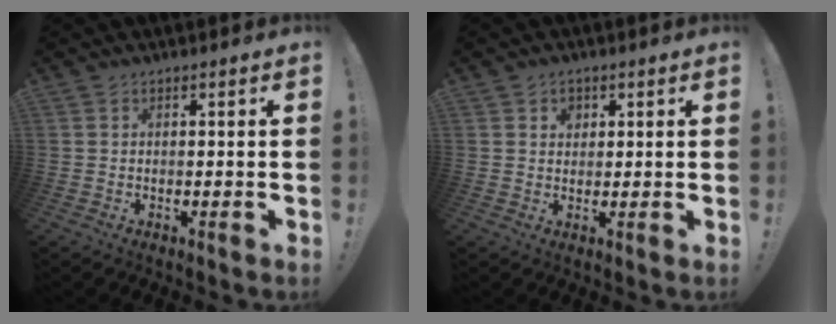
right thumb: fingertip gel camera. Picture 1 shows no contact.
{"total": 2.7, "force": [1.2, 2.3, 1.0], "torque": [-0.003, -0.007, 0.018]}